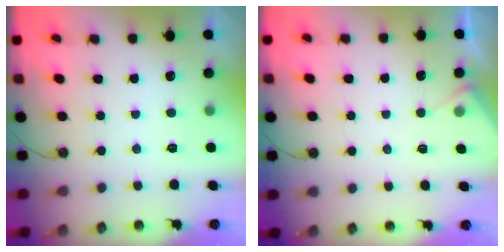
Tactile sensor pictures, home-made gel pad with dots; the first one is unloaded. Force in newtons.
{"total": 4.3, "press": 4.2, "slide": 0.6}